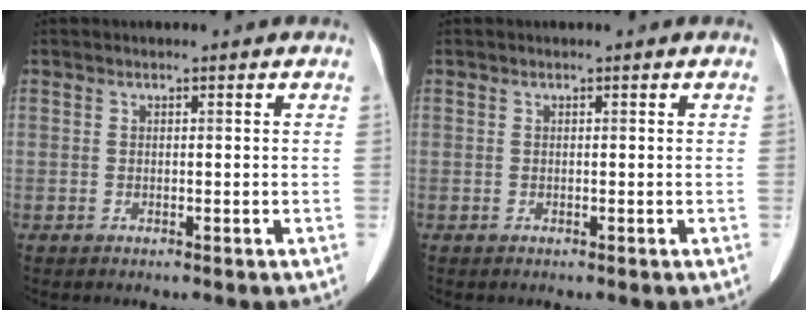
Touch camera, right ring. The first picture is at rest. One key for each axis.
{"total": 0.0}